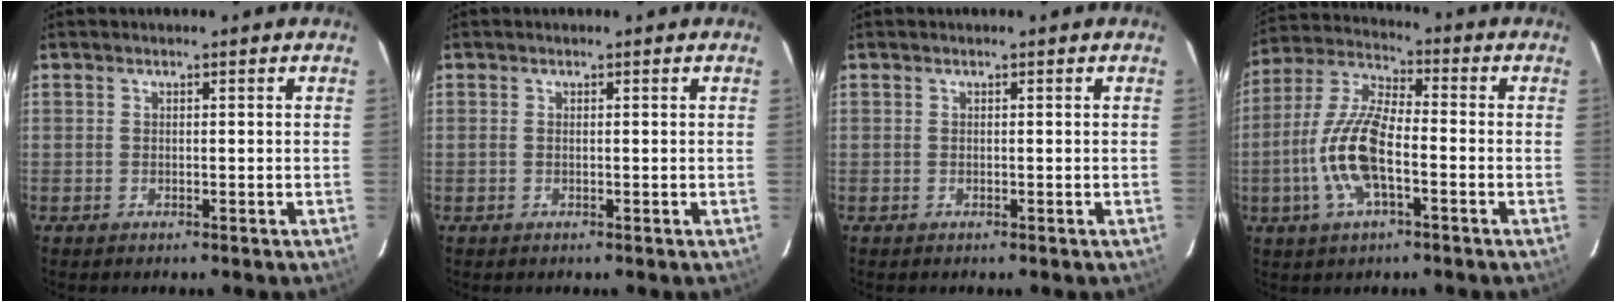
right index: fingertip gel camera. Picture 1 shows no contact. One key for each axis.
{"total": 0.0}
{"total": 0.0}
{"total": 13.2, "fx": -3.7, "fy": 4.8, "fz": 11.7, "tx": -0.250, "ty": 0.002, "tz": -0.076}